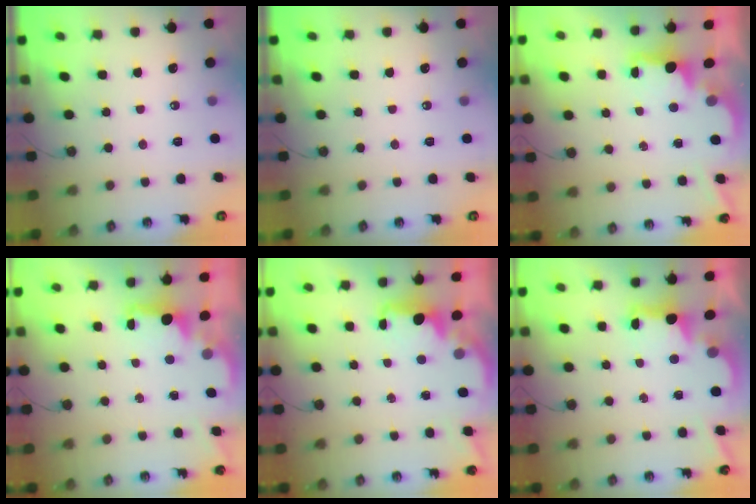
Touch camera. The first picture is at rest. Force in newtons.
{"total": 0.0}
{"total": 2.1, "press": 1.9, "slide": 0.8}
{"total": 1.8, "press": 1.7, "slide": 0.8}
{"total": 2.0, "press": 1.8, "slide": 0.8}
{"total": 2.8, "press": 2.6, "slide": 0.9}